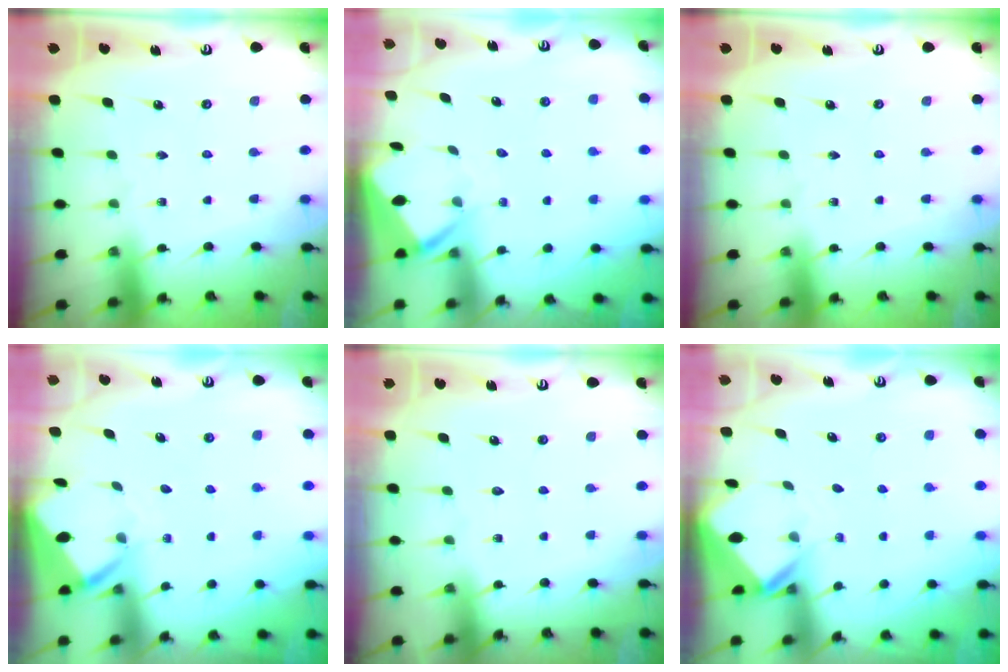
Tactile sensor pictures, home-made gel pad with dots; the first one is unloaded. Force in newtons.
{"total": 3.5, "press": 3.4, "slide": 0.3}
{"total": 0.0}
{"total": 3.9, "press": 3.9, "slide": 0.3}
{"total": 0.8, "press": 0.8, "slide": 0.1}
{"total": 2.3, "press": 2.3, "slide": 0.1}